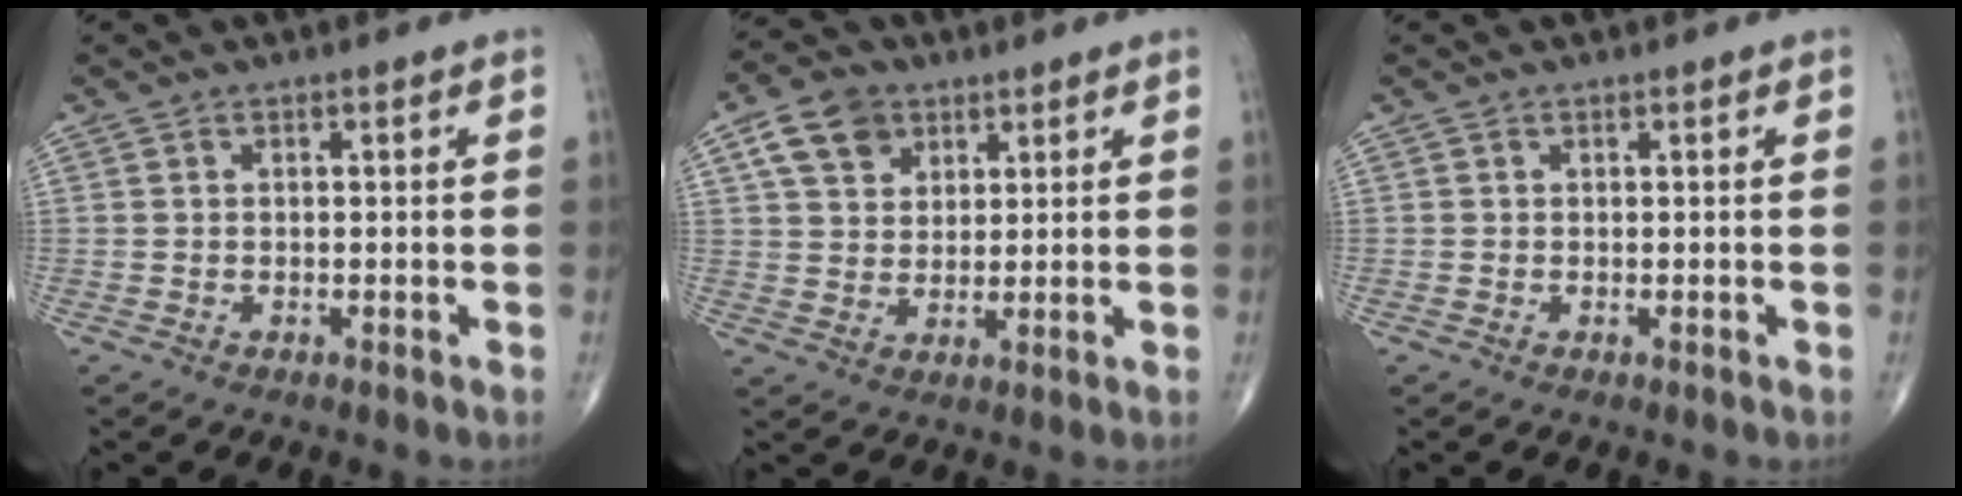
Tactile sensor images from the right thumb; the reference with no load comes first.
{"total": 8.1, "force": [4.2, 5.7, 3.8], "torque": [-0.048, -0.014, 0.077]}
{"total": 0.0}